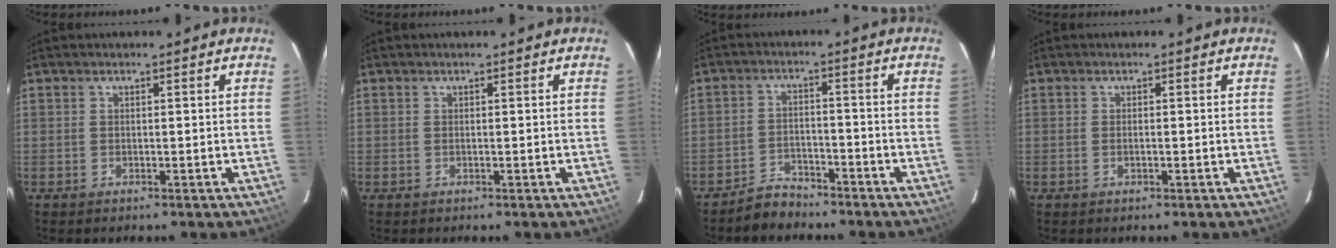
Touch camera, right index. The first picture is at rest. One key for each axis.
{"total": 0.0}
{"total": 4.9, "fx": -4.4, "fy": 2.2, "fz": 0.6, "tx": -0.027, "ty": 0.013, "tz": -0.075}
{"total": 0.9, "fx": -0.3, "fy": 0.3, "fz": 0.8, "tx": -0.016, "ty": 0.001, "tz": -0.006}